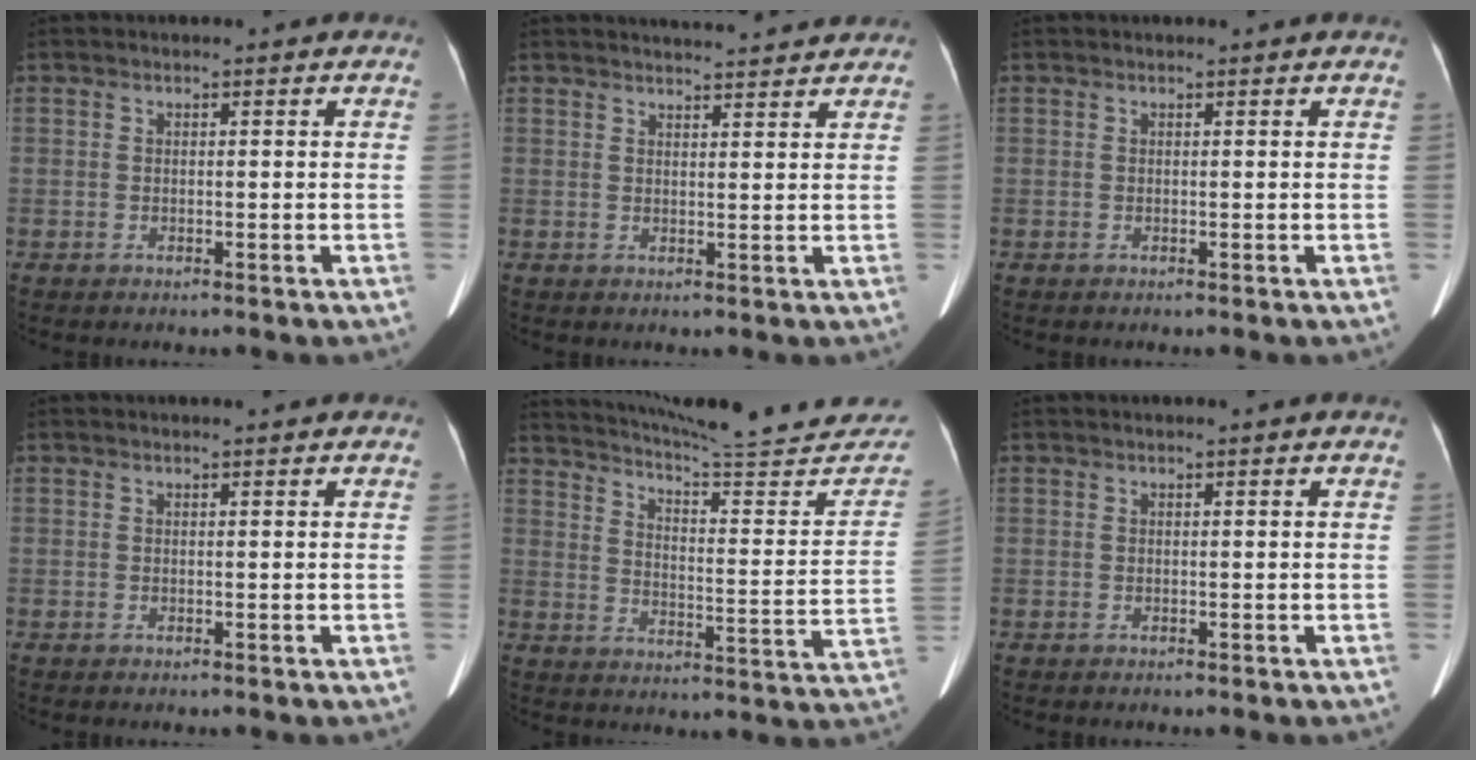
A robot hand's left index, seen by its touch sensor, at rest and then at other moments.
{"total": 6.7, "force": [6.4, 0.6, 1.8], "torque": [-0.028, 0.017, 0.077]}
{"total": 0.7, "force": [0.7, 0.0, 0.2], "torque": [-0.006, 0.004, 0.011]}
{"total": 1.9, "force": [1.8, 0.1, 0.6], "torque": [-0.010, 0.012, 0.023]}
{"total": 26.0, "force": [24.3, 1.3, 9.0], "torque": [-0.133, -0.089, 0.309]}
{"total": 0.8, "force": [0.7, -0.2, 0.4], "torque": [-0.009, 0.008, 0.020]}